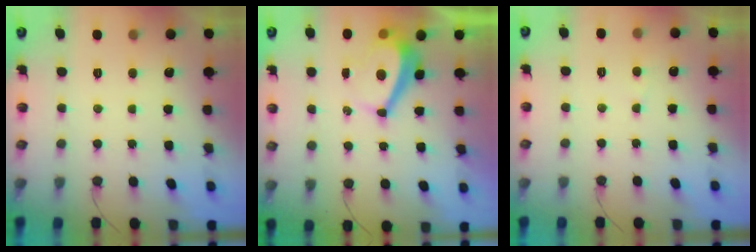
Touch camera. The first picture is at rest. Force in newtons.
{"total": 5.6, "press": 5.6, "slide": 0.6}
{"total": 2.4, "press": 2.4, "slide": 0.2}